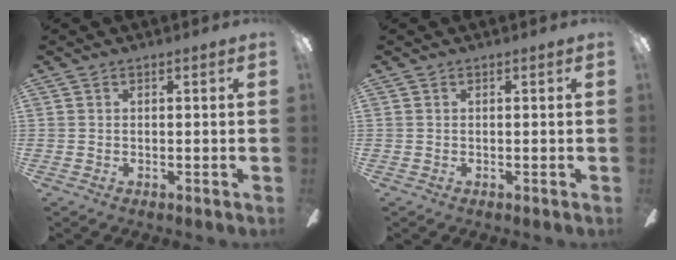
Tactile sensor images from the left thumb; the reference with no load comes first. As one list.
[{"total": 0.0}]